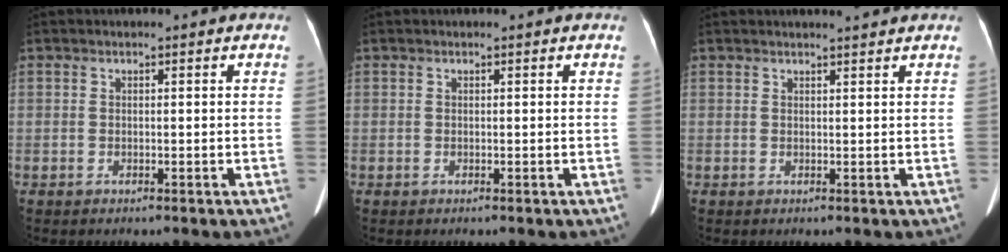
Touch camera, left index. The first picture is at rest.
{"total": 0.0}
{"total": 2.8, "force": [2.6, -0.4, 0.9], "torque": [-0.013, 0.007, 0.035]}